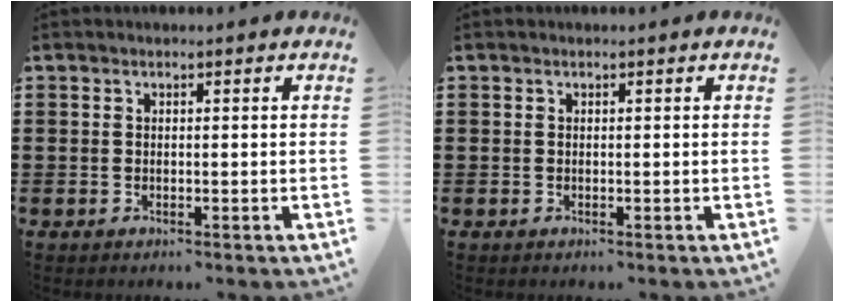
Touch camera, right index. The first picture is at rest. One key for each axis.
{"total": 0.0}